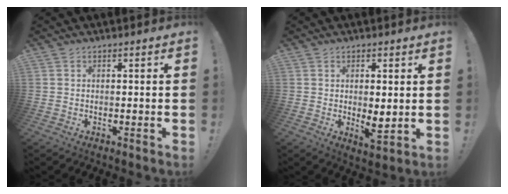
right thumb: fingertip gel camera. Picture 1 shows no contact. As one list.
[{"total": 5.3, "force": [0.3, 2.2, 4.8], "torque": [-0.055, -0.015, 0.005]}]